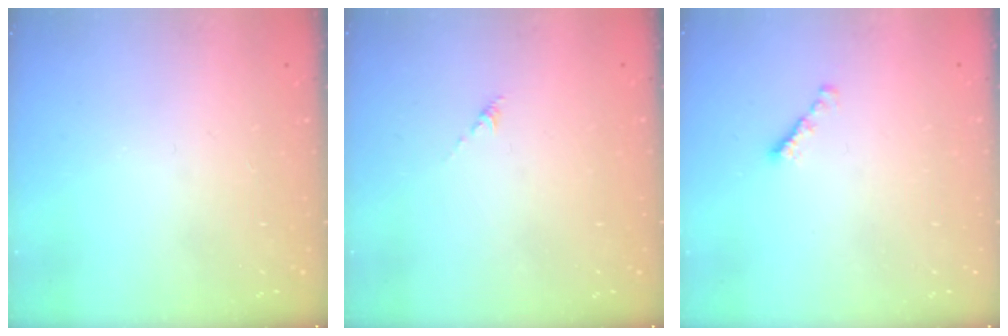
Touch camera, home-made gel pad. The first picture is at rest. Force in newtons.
{"total": 0.0}
{"total": 1.8, "press": 1.7, "slide": 0.6}